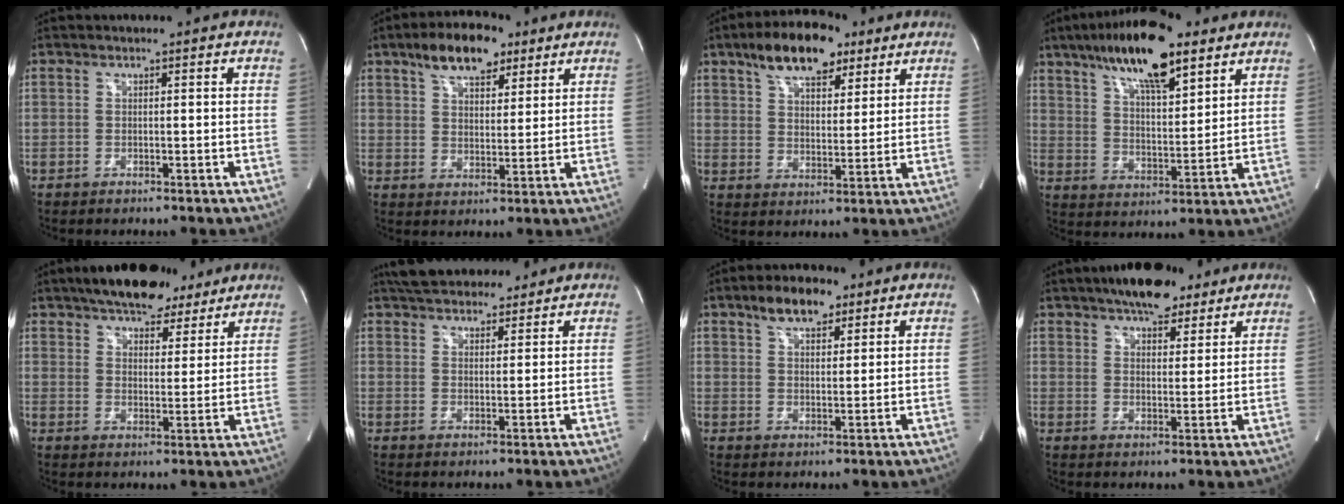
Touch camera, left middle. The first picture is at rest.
{"total": 9.9, "force": [6.4, 4.4, 6.1], "torque": [-0.103, 0.016, 0.109]}
{"total": 12.4, "force": [8.1, 5.4, 7.7], "torque": [-0.130, 0.023, 0.138]}
{"total": 16.4, "force": [10.5, 4.4, 11.8], "torque": [-0.212, 0.020, 0.183]}
{"total": 13.6, "force": [10.6, 5.6, 6.3], "torque": [-0.090, 0.021, 0.157]}
{"total": 12.1, "force": [10.6, 3.8, 4.5], "torque": [-0.066, 0.028, 0.161]}
{"total": 6.8, "force": [4.5, 3.1, 4.1], "torque": [-0.070, 0.015, 0.078]}
{"total": 10.0, "force": [7.6, 3.9, 5.3], "torque": [-0.074, 0.013, 0.118]}